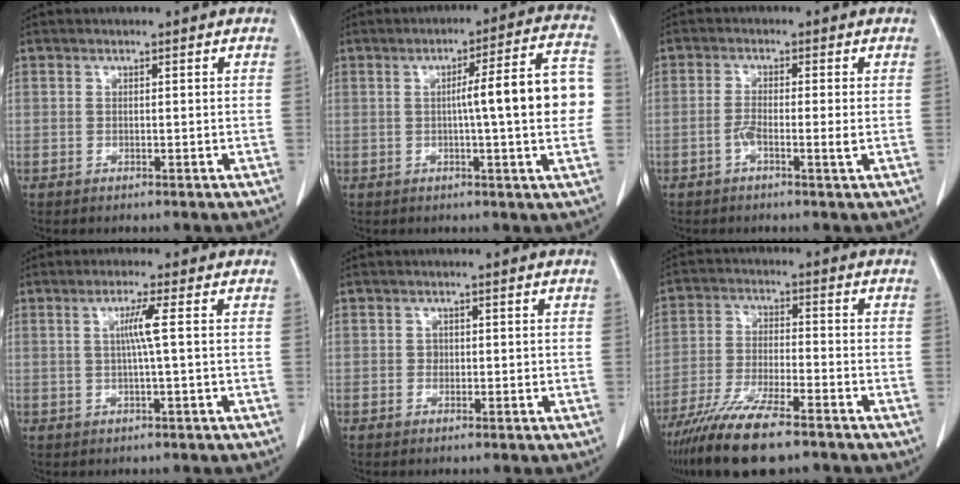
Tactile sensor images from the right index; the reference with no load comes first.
{"total": 12.2, "force": [-0.1, 0.4, 12.2], "torque": [-0.158, 0.024, -0.006]}
{"total": 2.9, "force": [-0.9, 0.2, 2.8], "torque": [-0.053, -0.001, -0.019]}
{"total": 3.4, "force": [0.4, -0.8, 3.3], "torque": [-0.064, 0.000, 0.007]}
{"total": 1.1, "force": [0.0, 1.0, 0.4], "torque": [-0.005, 0.003, 0.000]}
{"total": 12.2, "force": [-9.0, 2.0, 8.0], "torque": [-0.152, -0.030, -0.160]}